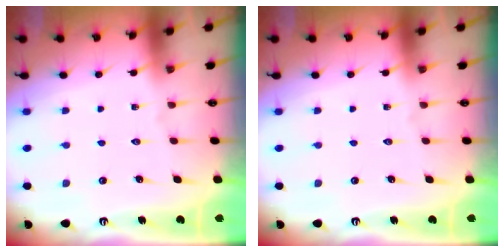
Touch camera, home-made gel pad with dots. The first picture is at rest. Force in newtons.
{"total": 0.0}